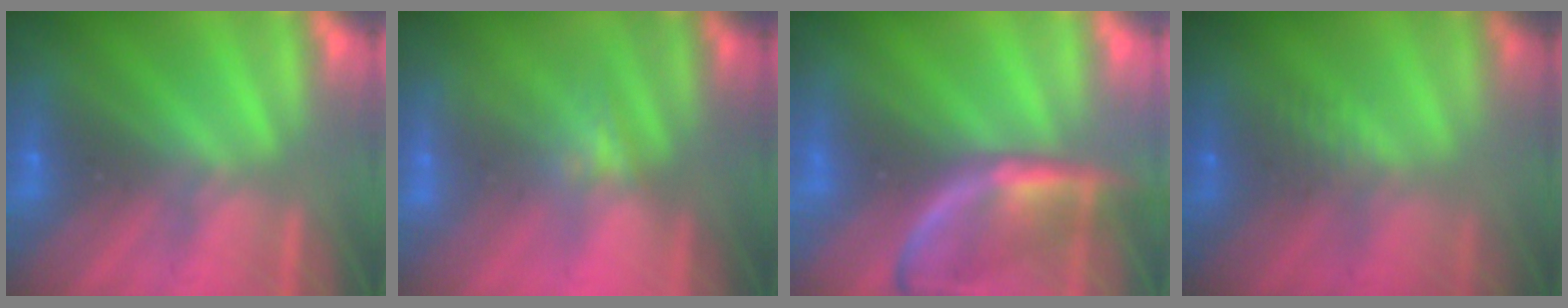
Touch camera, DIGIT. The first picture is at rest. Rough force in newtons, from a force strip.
{"total": 1.8}
{"total": 2.4}
{"total": 2.4}